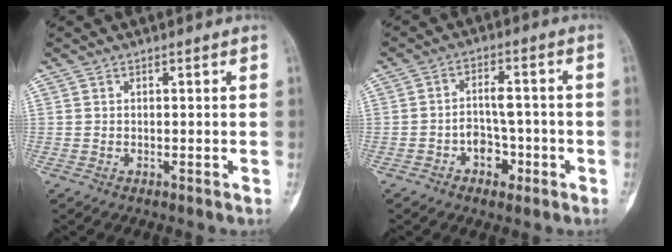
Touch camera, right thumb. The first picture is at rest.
{"total": 6.0, "force": [-2.5, 4.1, 3.6], "torque": [-0.036, 0.029, -0.041]}